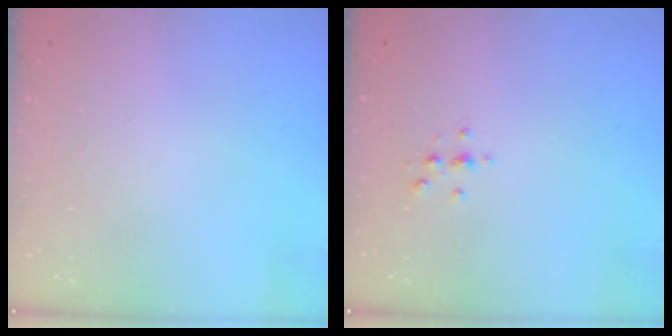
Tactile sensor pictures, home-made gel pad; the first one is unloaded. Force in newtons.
{"total": 2.3, "press": 2.3, "slide": 0.2}